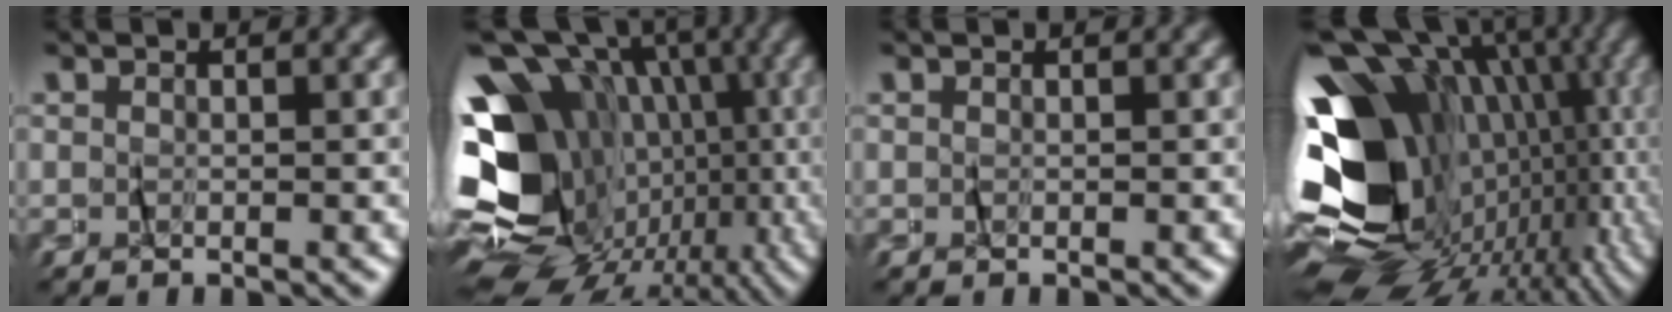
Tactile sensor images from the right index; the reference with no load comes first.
{"total": 18.7, "force": [-2.5, 13.0, 13.2], "torque": [-0.199, -0.022, -0.043]}
{"total": 0.0}
{"total": 27.2, "force": [-5.0, 16.5, 21.0], "torque": [-0.301, -0.031, -0.072]}